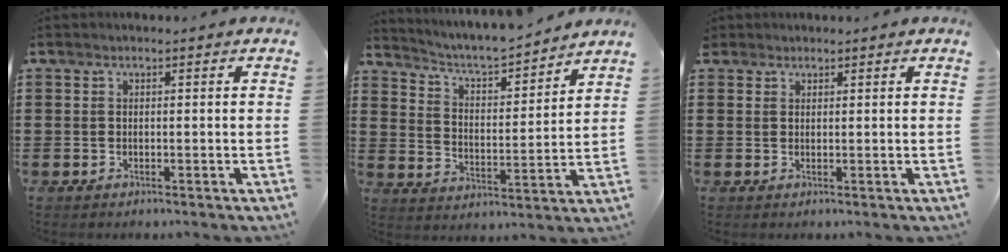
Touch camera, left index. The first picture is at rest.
{"total": 4.6, "force": [4.3, 0.2, 1.5], "torque": [-0.051, -0.035, 0.065]}
{"total": 1.1, "force": [1.0, 0.6, 0.0], "torque": [-0.003, 0.003, 0.020]}